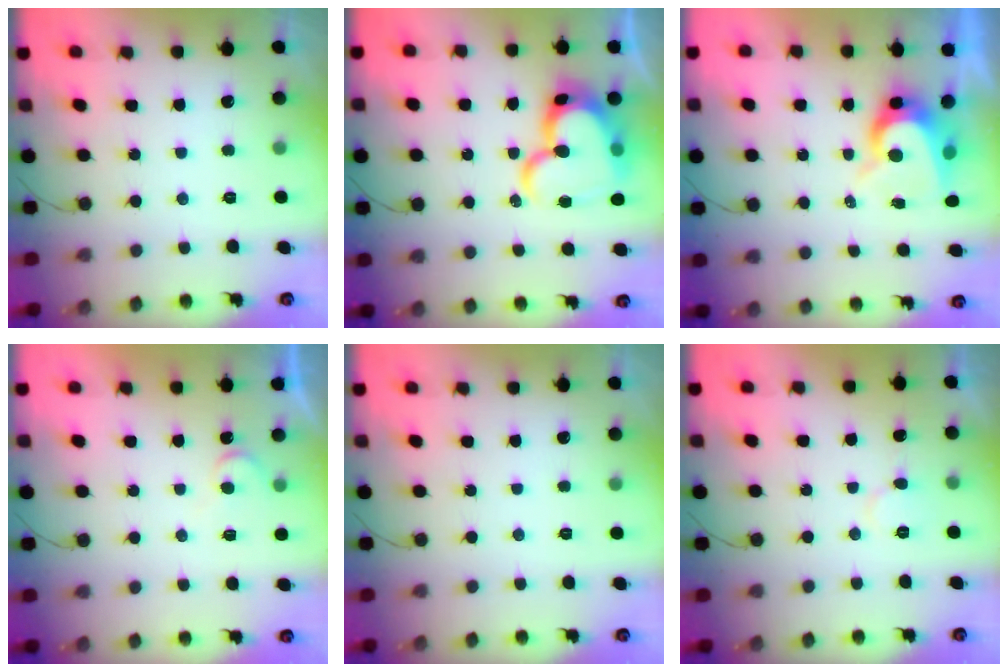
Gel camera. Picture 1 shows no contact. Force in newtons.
{"total": 21.0, "press": 20.9, "slide": 2.2}
{"total": 7.8, "press": 7.8, "slide": 0.5}
{"total": 4.0, "press": 4.0, "slide": 0.3}
{"total": 0.0}
{"total": 4.3, "press": 4.3, "slide": 0.5}